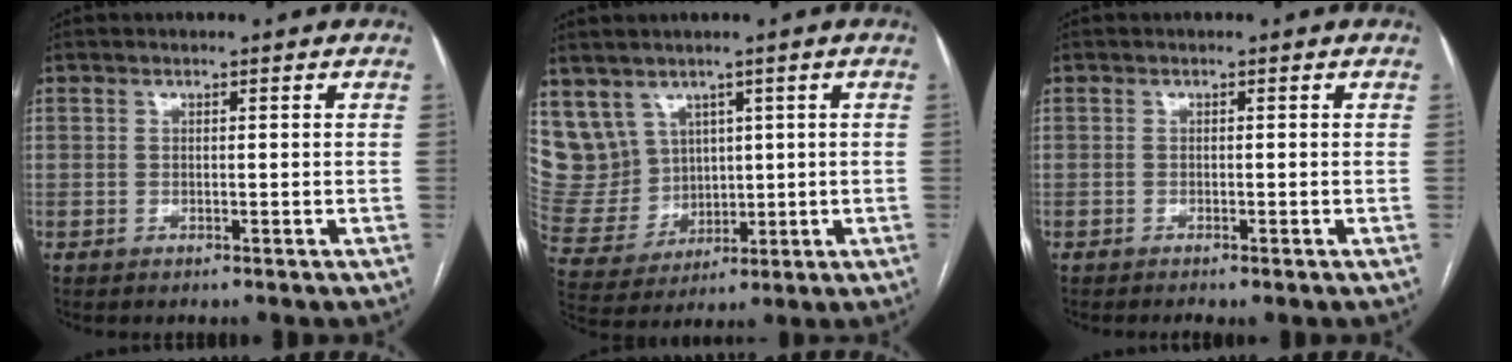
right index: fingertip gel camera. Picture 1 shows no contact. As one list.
[{"total": 10.7, "force": [5.1, 9.2, 1.9], "torque": [-0.063, 0.052, 0.134]}, {"total": 1.0, "force": [-0.8, -0.1, 0.7], "torque": [-0.014, -0.002, -0.013]}]